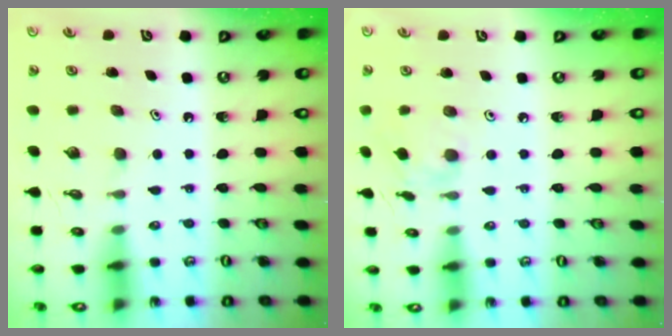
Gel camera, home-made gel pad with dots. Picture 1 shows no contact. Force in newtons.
{"total": 3.0, "press": 2.9, "slide": 0.6}